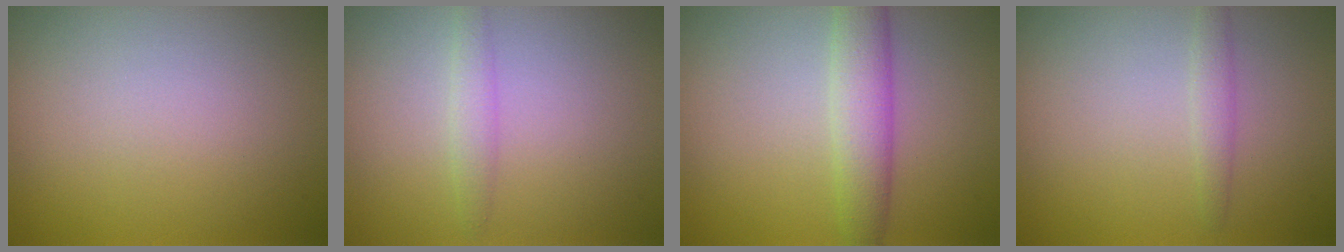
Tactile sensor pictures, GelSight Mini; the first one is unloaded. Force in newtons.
{"total": 1.3, "press": 1.3, "slide": 0.1}
{"total": 3.6, "press": 3.6, "slide": 0.0}
{"total": 1.3, "press": 1.3, "slide": 0.1}